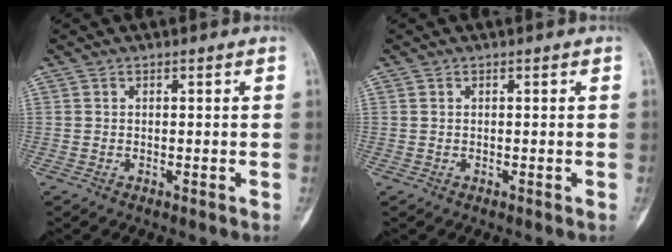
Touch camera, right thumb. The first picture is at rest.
{"total": 0.0}